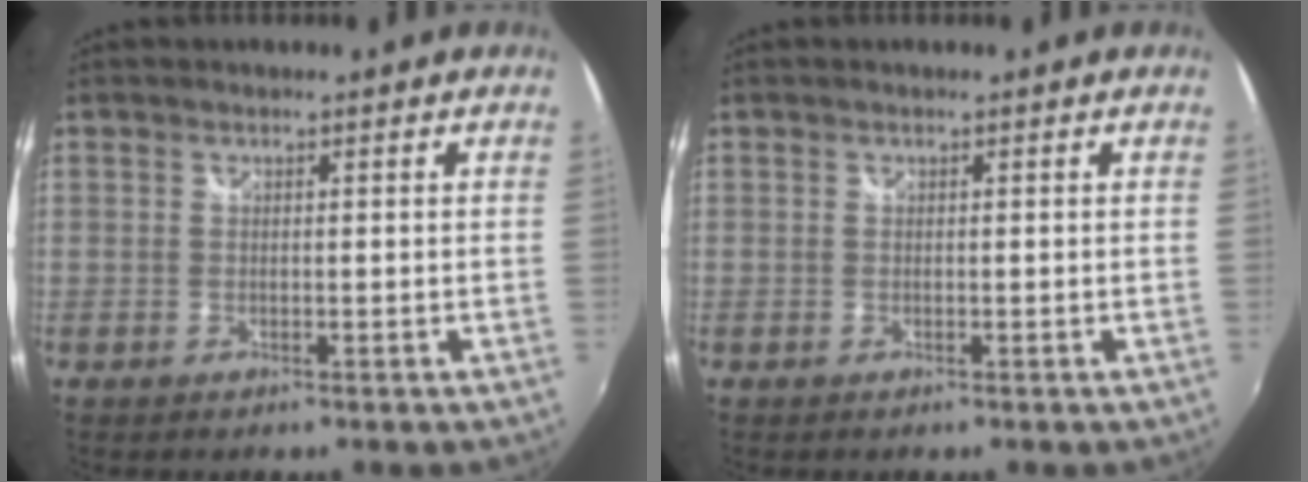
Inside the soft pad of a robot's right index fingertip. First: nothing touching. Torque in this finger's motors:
{"motor_torque": [0.08, 0.08, 0.00, 0.01]}